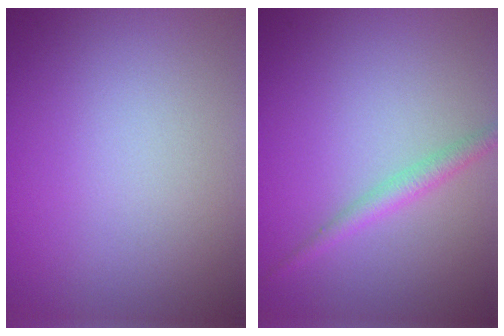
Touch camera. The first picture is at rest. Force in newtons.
{"total": 1.8, "press": 1.8, "slide": 0.1}